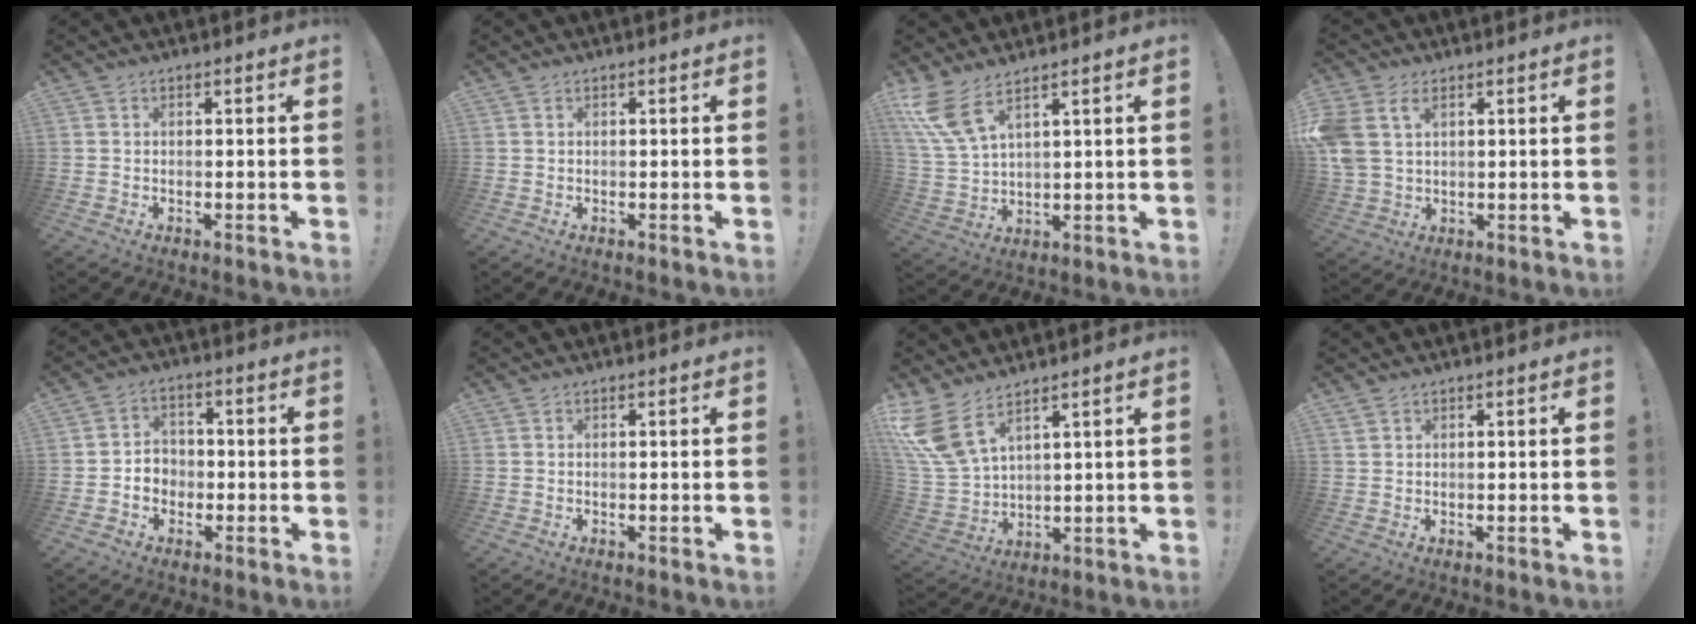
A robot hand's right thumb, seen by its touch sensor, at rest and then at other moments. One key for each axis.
{"total": 0.0}
{"total": 9.1, "fx": 6.2, "fy": 2.7, "fz": 6.0, "tx": -0.132, "ty": -0.025, "tz": 0.123}
{"total": 7.9, "fx": 3.6, "fy": 5.1, "fz": 4.9, "tx": -0.114, "ty": -0.008, "tz": 0.071}
{"total": 5.7, "fx": -1.8, "fy": 5.1, "fz": 1.9, "tx": -0.028, "ty": 0.011, "tz": -0.031}
{"total": 0.0}
{"total": 11.6, "fx": 7.6, "fy": 4.9, "fz": 7.3, "tx": -0.161, "ty": -0.039, "tz": 0.145}
{"total": 0.0}